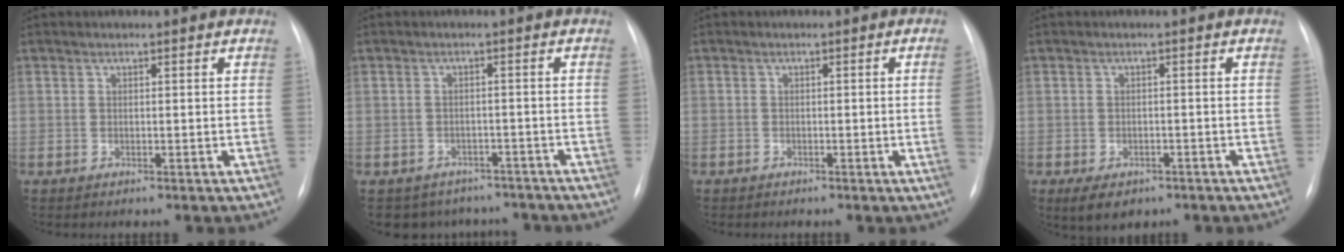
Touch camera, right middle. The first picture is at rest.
{"total": 8.1, "force": [-6.8, 4.3, 0.5], "torque": [-0.001, 0.017, -0.078]}
{"total": 2.2, "force": [-0.6, -0.6, 2.0], "torque": [-0.029, 0.000, -0.011]}
{"total": 5.2, "force": [-3.4, 3.1, 2.5], "torque": [-0.038, -0.004, -0.044]}